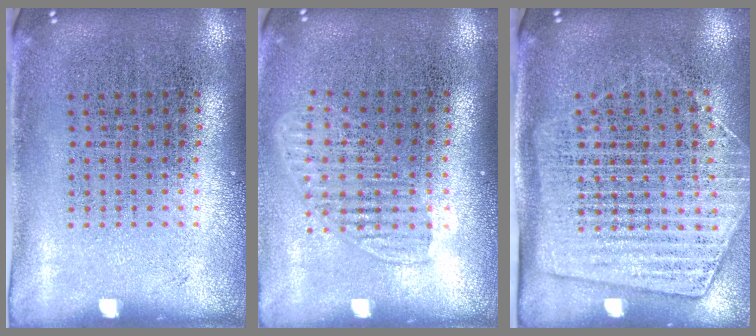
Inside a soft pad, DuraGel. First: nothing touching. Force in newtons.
{"total": 1.3, "press": 1.1, "slide": 0.7}
{"total": 1.8, "press": 1.5, "slide": 1.1}